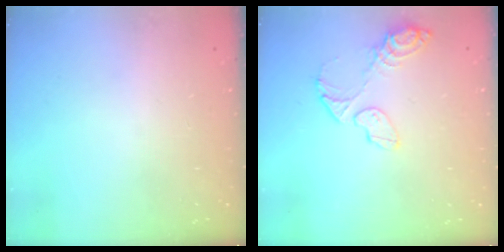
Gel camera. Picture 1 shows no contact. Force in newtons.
{"total": 9.5, "press": 9.3, "slide": 1.9}